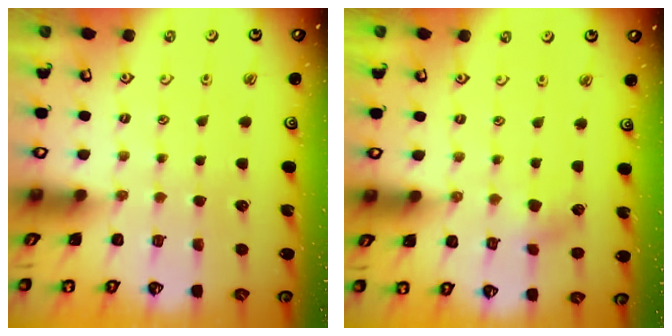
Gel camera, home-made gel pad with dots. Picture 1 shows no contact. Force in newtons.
{"total": 1.8, "press": 1.8, "slide": 0.3}